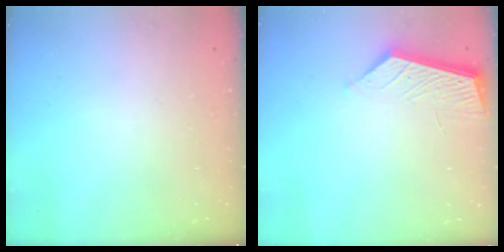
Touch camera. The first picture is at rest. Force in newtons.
{"total": 5.2, "press": 5.1, "slide": 0.6}